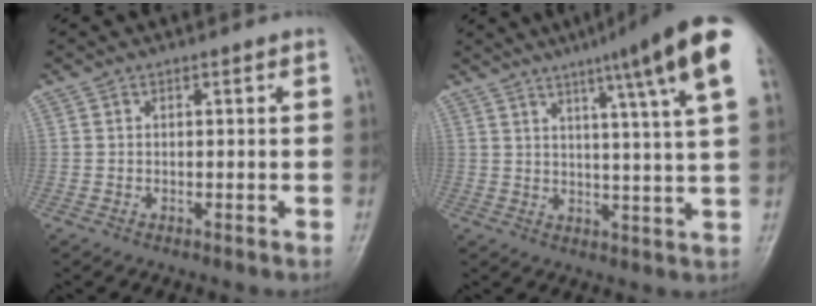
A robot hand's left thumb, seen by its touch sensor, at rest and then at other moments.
{"total": 17.2, "force": [9.5, 0.8, 14.4], "torque": [-0.191, -0.026, 0.112]}